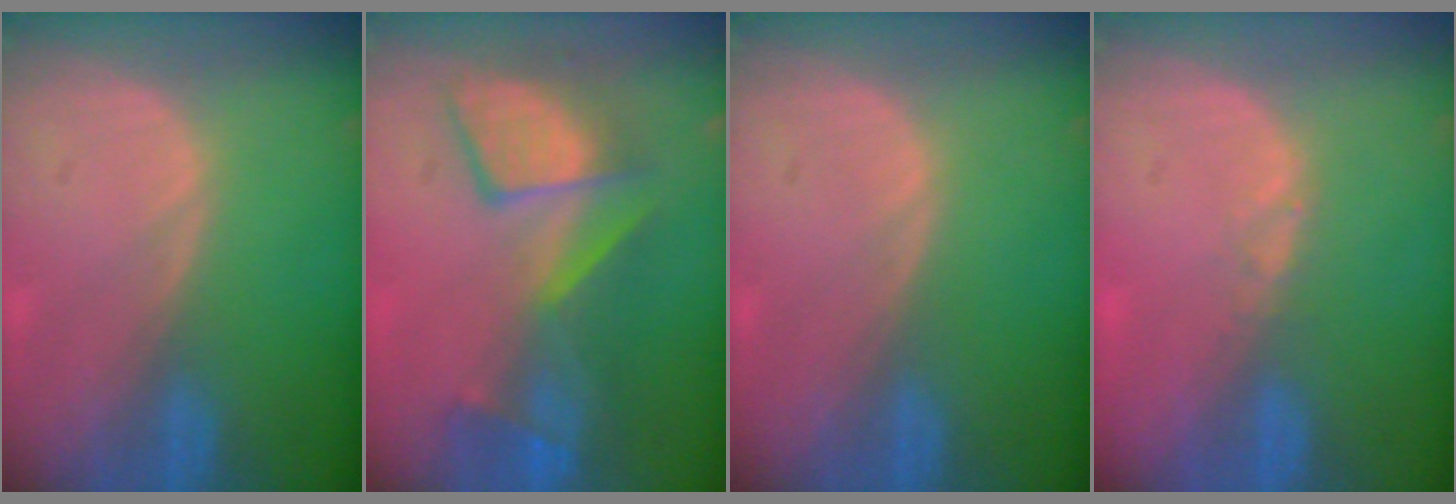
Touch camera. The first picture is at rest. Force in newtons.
{"total": 9.1, "press": 9.0, "slide": 1.2}
{"total": 0.0}
{"total": 0.9, "press": 0.8, "slide": 0.5}